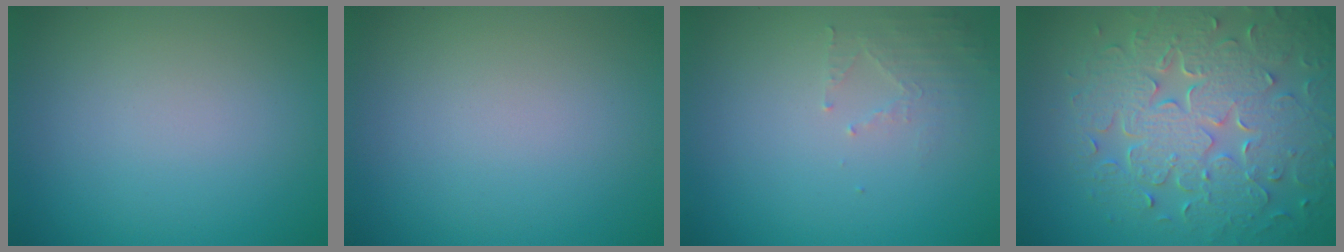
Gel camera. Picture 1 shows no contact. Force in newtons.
{"total": 0.0}
{"total": 1.7, "press": 1.7, "slide": 0.3}
{"total": 8.9, "press": 6.2, "slide": 6.4}